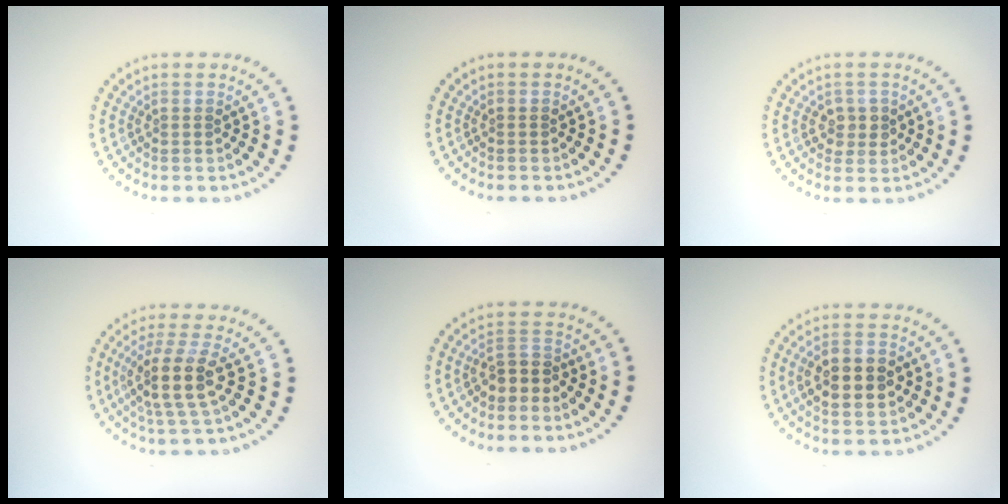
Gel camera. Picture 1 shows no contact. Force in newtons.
{"total": 0.0}
{"total": 1.8, "press": 1.7, "slide": 0.4}
{"total": 4.1, "press": 3.4, "slide": 2.4}
{"total": 2.4, "press": 2.1, "slide": 1.2}
{"total": 4.3, "press": 4.3, "slide": 0.3}